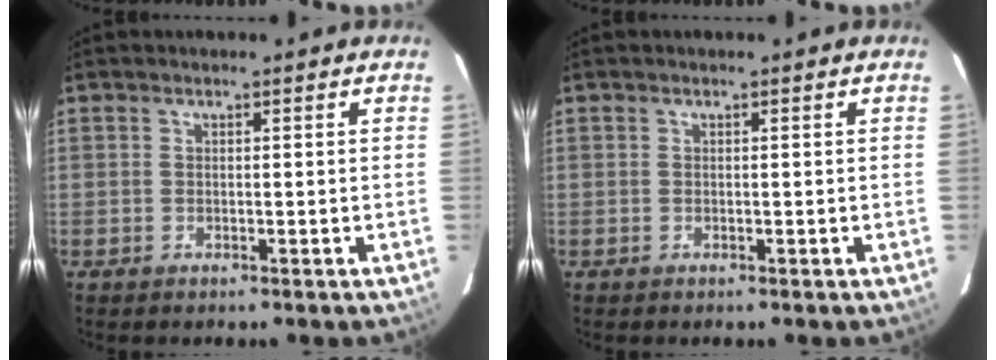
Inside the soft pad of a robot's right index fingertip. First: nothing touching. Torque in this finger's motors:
{"motor_torque": [0.00, 0.00, 0.00, 0.01]}